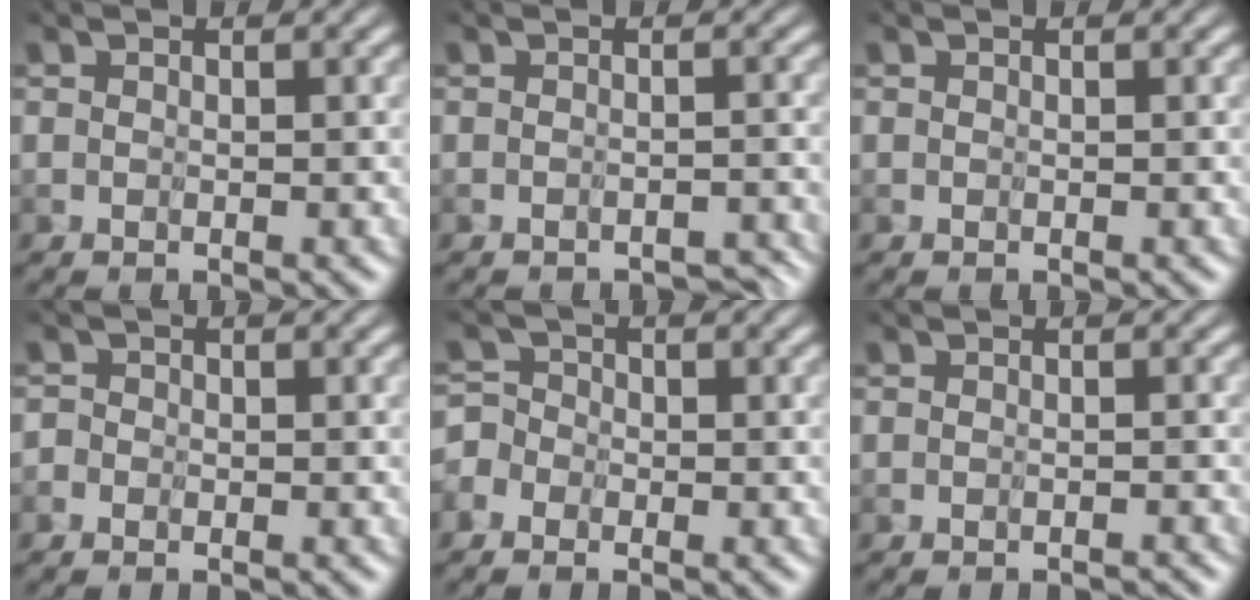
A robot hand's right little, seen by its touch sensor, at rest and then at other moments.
{"total": 2.8, "force": [-2.3, -0.5, -1.5], "torque": [0.048, 0.006, -0.036]}
{"total": 0.0}
{"total": 1.8, "force": [-1.5, 1.1, -0.4], "torque": [0.011, 0.014, -0.040]}
{"total": 2.4, "force": [-1.9, 1.4, -0.2], "torque": [0.009, 0.016, -0.051]}
{"total": 1.3, "force": [-1.1, -0.4, -0.6], "torque": [0.023, 0.011, -0.019]}